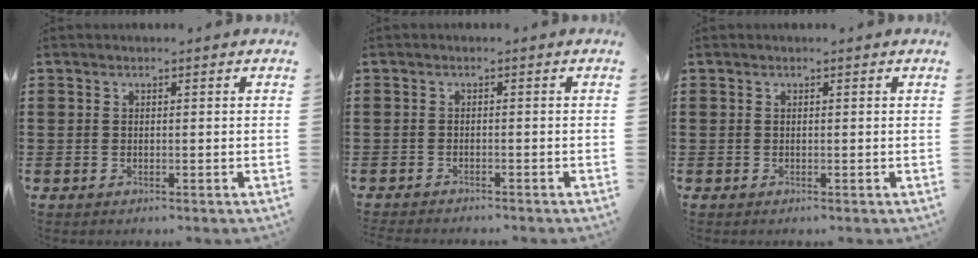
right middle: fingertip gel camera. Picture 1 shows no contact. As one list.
[{"total": 1.1, "force": [-1.1, 0.0, 0.0], "torque": [-0.002, 0.002, -0.023]}, {"total": 0.0}]